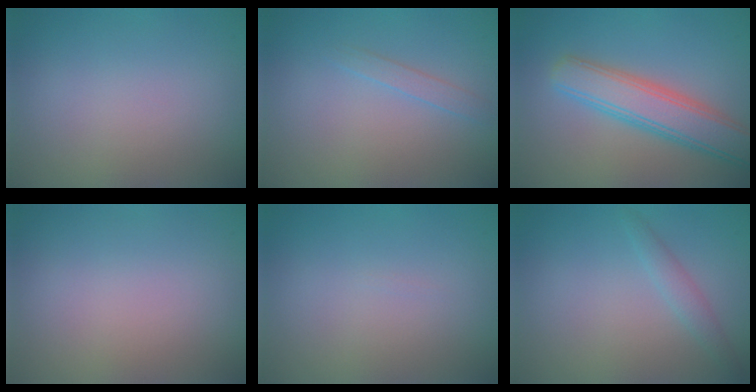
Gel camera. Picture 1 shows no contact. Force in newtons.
{"total": 1.1, "press": 1.1, "slide": 0.0}
{"total": 5.5, "press": 5.5, "slide": 0.2}
{"total": 0.0}
{"total": 0.0}
{"total": 1.4, "press": 1.4, "slide": 0.1}